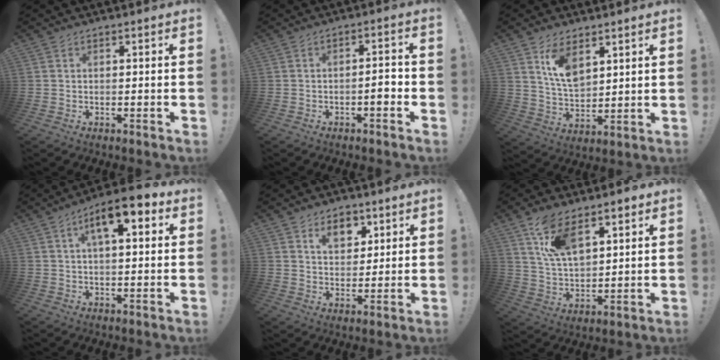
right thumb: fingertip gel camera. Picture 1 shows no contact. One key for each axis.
{"total": 4.3, "fx": -2.0, "fy": 1.0, "fz": 3.7, "tx": -0.051, "ty": 0.004, "tz": -0.035}
{"total": 10.0, "fx": 5.9, "fy": 5.4, "fz": 5.9, "tx": -0.096, "ty": -0.033, "tz": 0.111}
{"total": 10.4, "fx": 3.9, "fy": 3.7, "fz": 8.9, "tx": -0.128, "ty": -0.009, "tz": 0.063}
{"total": 9.2, "fx": 5.4, "fy": 6.3, "fz": 3.9, "tx": -0.046, "ty": -0.028, "tz": 0.100}
{"total": 12.5, "fx": 8.0, "fy": 6.0, "fz": 7.4, "tx": -0.137, "ty": -0.029, "tz": 0.149}